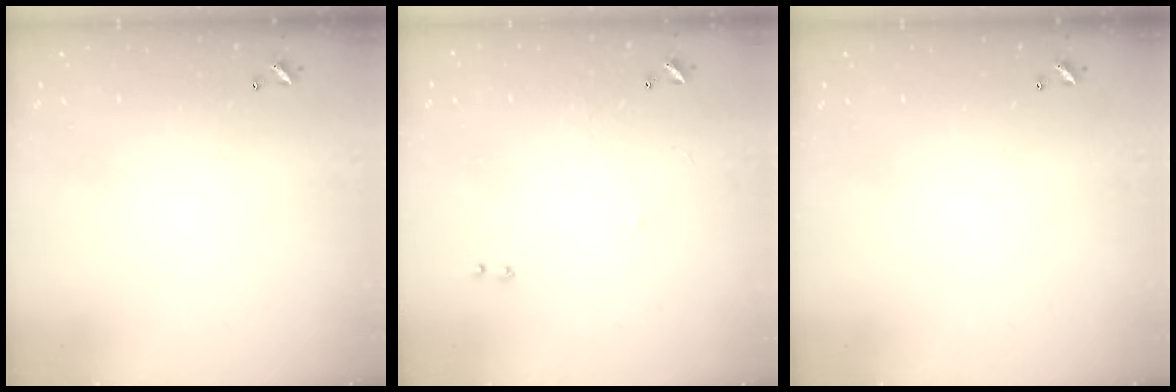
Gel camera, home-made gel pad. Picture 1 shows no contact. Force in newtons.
{"total": 1.2, "press": 1.0, "slide": 0.6}
{"total": 0.0}